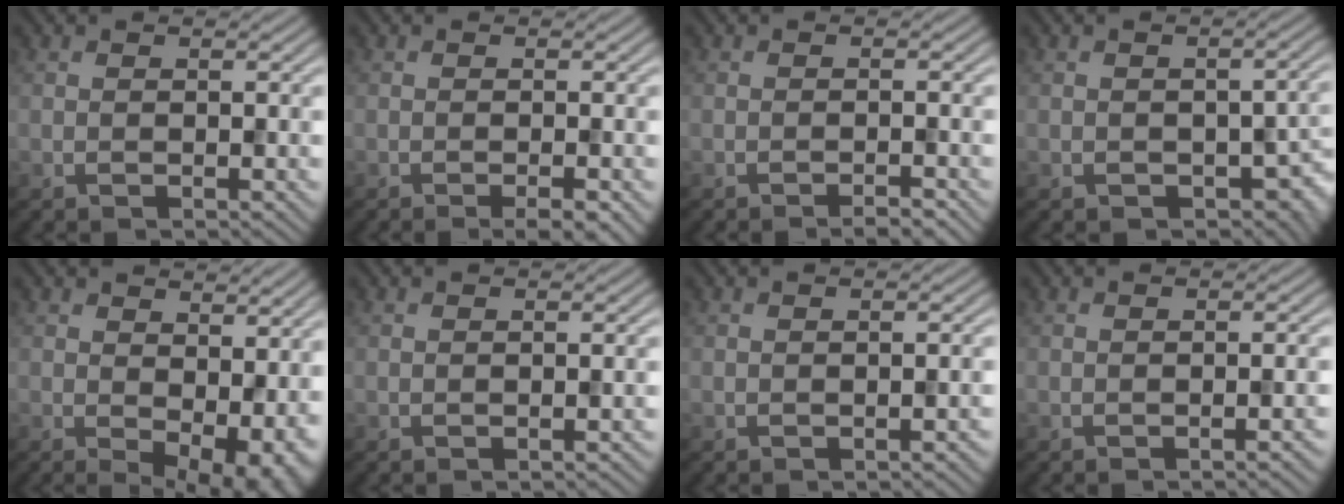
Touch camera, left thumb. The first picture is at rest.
{"total": 2.2, "force": [-1.2, 0.3, 1.8], "torque": [-0.026, 0.004, -0.022]}
{"total": 1.4, "force": [-1.1, 0.1, 0.8], "torque": [-0.008, 0.005, -0.021]}
{"total": 5.7, "force": [-2.3, 3.5, 3.9], "torque": [-0.049, -0.020, -0.023]}
{"total": 7.5, "force": [0.5, 4.1, 6.2], "torque": [-0.082, -0.018, 0.021]}
{"total": 0.6, "force": [-0.4, 0.0, 0.5], "torque": [-0.006, 0.003, -0.006]}
{"total": 1.0, "force": [-0.6, 0.2, 0.7], "torque": [-0.008, 0.003, -0.009]}
{"total": 1.6, "force": [-0.8, 0.3, 1.4], "torque": [-0.011, 0.006, -0.018]}